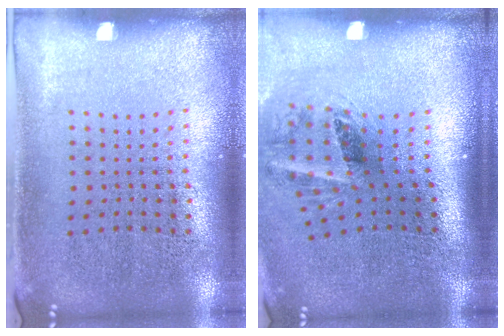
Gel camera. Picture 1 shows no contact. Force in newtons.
{"total": 1.6, "press": 1.2, "slide": 1.0}